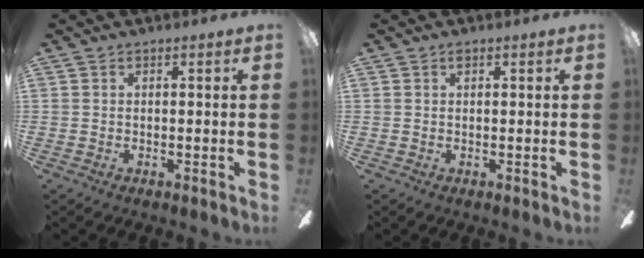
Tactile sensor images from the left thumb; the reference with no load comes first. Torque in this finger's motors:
{"motor_torque": [0.14, -0.03, 0.37, -0.39, 0.00]}